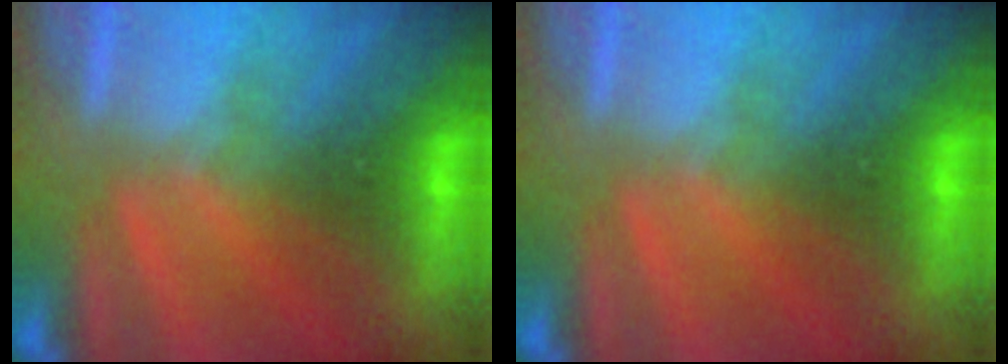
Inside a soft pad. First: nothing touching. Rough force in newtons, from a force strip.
{"total": 0.0}